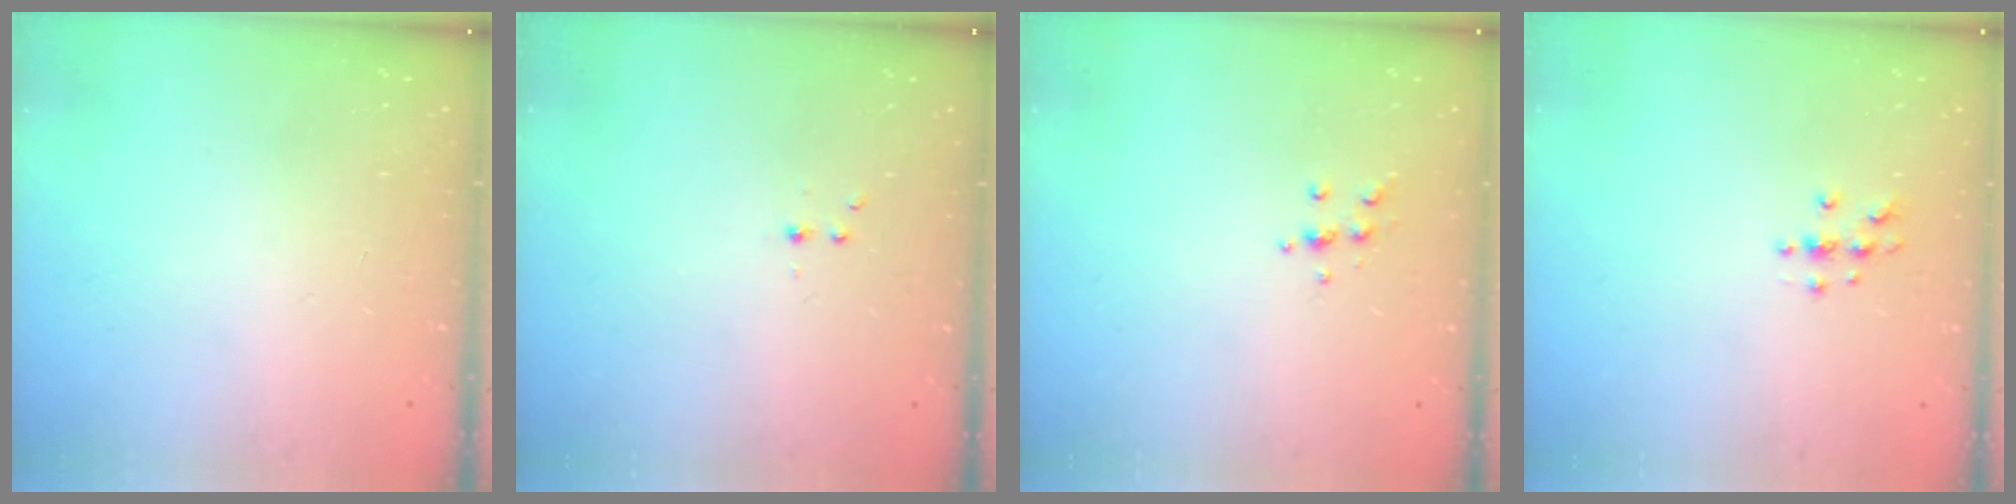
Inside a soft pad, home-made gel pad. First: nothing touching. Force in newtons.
{"total": 2.2, "press": 1.9, "slide": 1.0}
{"total": 4.8, "press": 4.7, "slide": 0.8}
{"total": 4.0, "press": 3.9, "slide": 0.4}